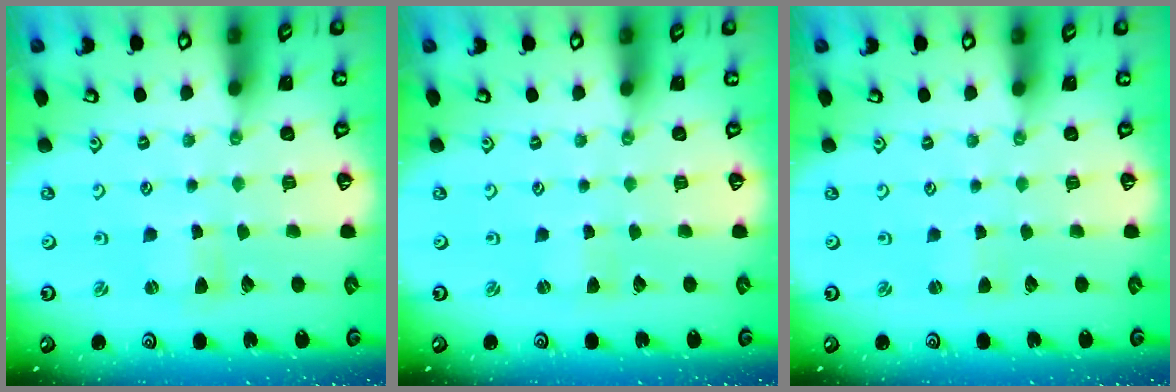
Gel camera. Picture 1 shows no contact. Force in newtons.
{"total": 0.7, "press": 0.7, "slide": 0.2}
{"total": 1.4, "press": 1.3, "slide": 0.3}